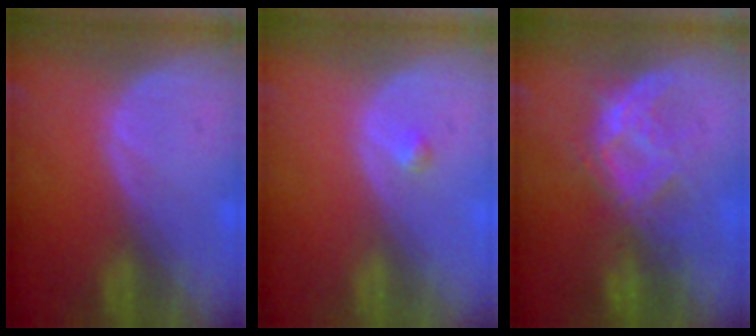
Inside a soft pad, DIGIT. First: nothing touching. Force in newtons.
{"total": 0.8, "press": 0.8, "slide": 0.1}
{"total": 7.4, "press": 7.4, "slide": 0.2}